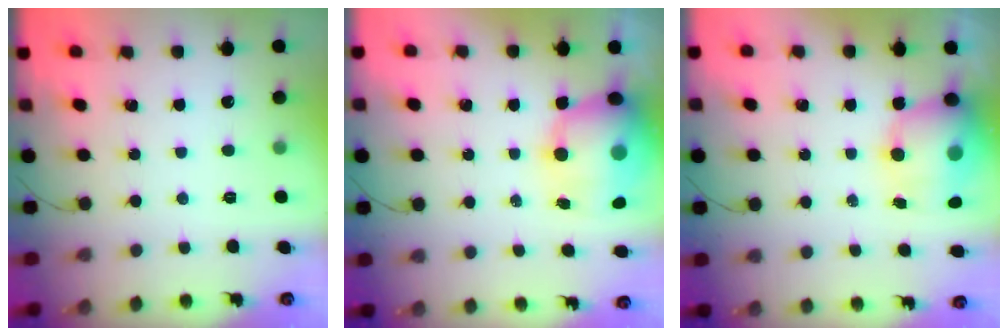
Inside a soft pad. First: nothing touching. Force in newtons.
{"total": 14.6, "press": 14.2, "slide": 3.6}
{"total": 13.2, "press": 12.8, "slide": 3.3}